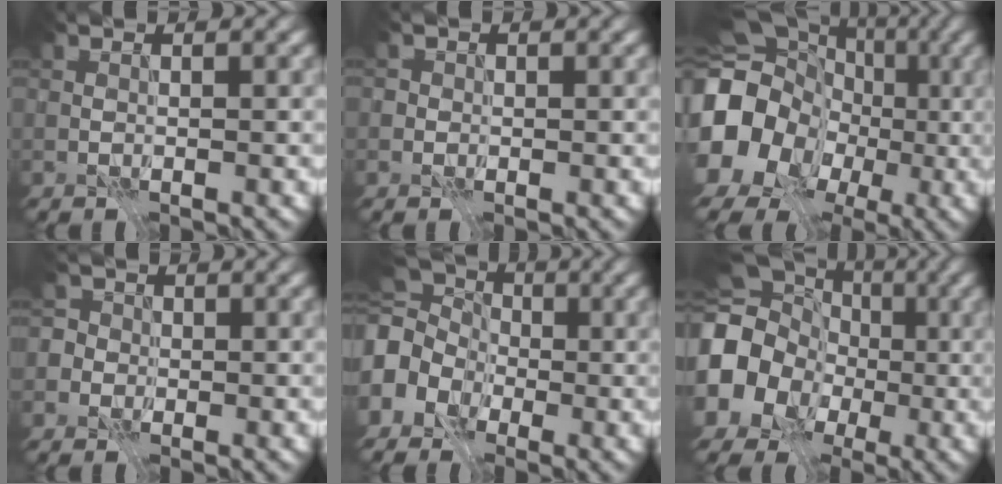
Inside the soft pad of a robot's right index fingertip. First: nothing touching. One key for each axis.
{"total": 0.9, "fx": 0.1, "fy": 0.9, "fz": 0.1, "tx": 0.004, "ty": 0.000, "tz": -0.004}
{"total": 17.3, "fx": -2.5, "fy": 15.7, "fz": 6.8, "tx": -0.167, "ty": -0.015, "tz": -0.081}
{"total": 3.3, "fx": -0.3, "fy": 3.2, "fz": 0.9, "tx": 0.011, "ty": 0.020, "tz": -0.039}
{"total": 9.2, "fx": -0.9, "fy": 7.7, "fz": 4.9, "tx": -0.088, "ty": 0.010, "tz": -0.053}
{"total": 13.7, "fx": -1.4, "fy": 12.5, "fz": 5.4, "tx": -0.141, "ty": -0.007, "tz": -0.058}